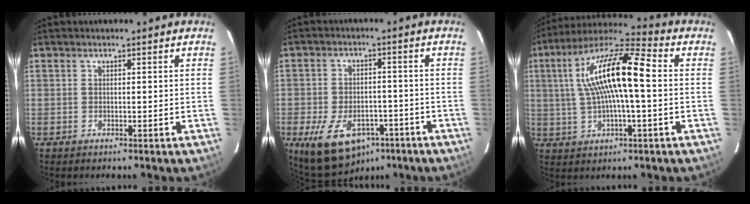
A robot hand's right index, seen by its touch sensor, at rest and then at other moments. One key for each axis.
{"total": 13.8, "fx": -7.7, "fy": 8.5, "fz": 7.8, "tx": -0.171, "ty": -0.009, "tz": -0.109}
{"total": 16.2, "fx": 1.9, "fy": 3.5, "fz": 15.7, "tx": -0.293, "ty": 0.025, "tz": 0.026}